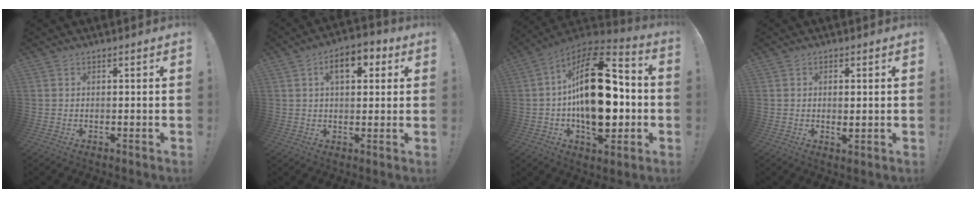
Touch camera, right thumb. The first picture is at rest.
{"total": 9.1, "force": [3.1, 5.0, 6.9], "torque": [-0.091, 0.001, 0.050]}
{"total": 25.9, "force": [0.0, 14.1, 21.8], "torque": [-0.369, 0.011, 0.006]}
{"total": 1.7, "force": [0.3, 0.7, 1.5], "torque": [-0.016, -0.004, 0.004]}